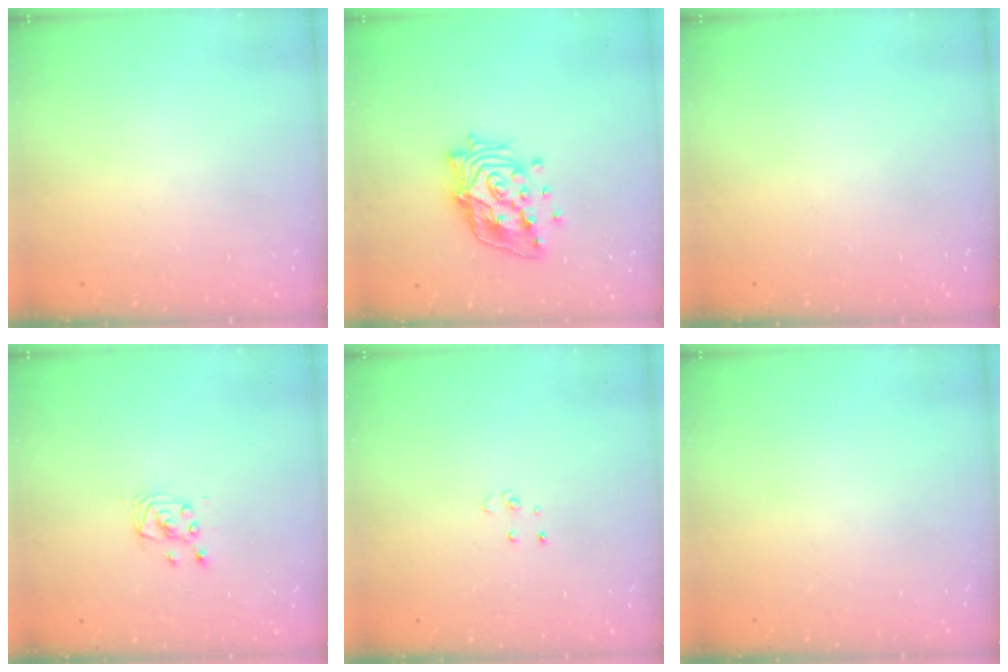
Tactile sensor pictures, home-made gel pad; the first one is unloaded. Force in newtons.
{"total": 16.8, "press": 16.7, "slide": 2.2}
{"total": 0.0}
{"total": 2.7, "press": 2.7, "slide": 0.2}
{"total": 3.3, "press": 3.3, "slide": 0.3}
{"total": 0.0}